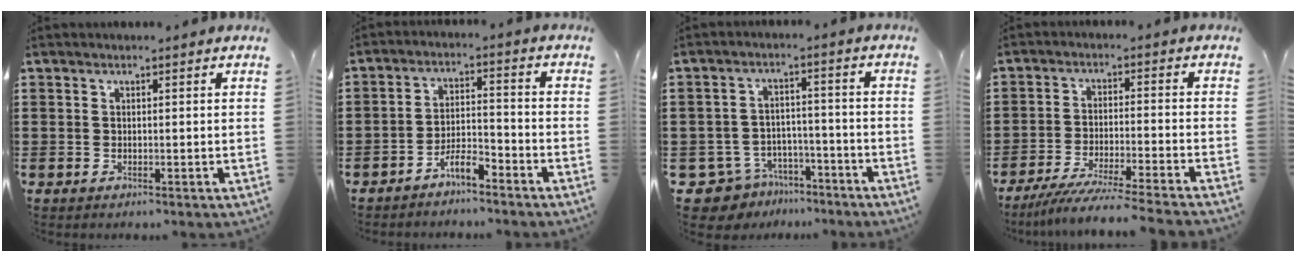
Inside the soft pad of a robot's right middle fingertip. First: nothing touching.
{"total": 4.6, "force": [-4.2, 0.8, 1.7], "torque": [-0.045, 0.004, -0.089]}
{"total": 6.7, "force": [-6.1, 2.7, 0.8], "torque": [-0.043, 0.014, -0.126]}
{"total": 6.3, "force": [-5.8, -0.4, 2.4], "torque": [-0.048, -0.018, -0.112]}